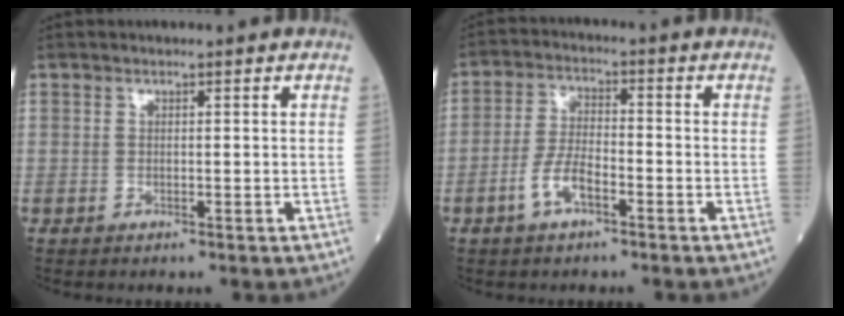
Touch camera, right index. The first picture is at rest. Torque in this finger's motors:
{"motor_torque": [0.01, -0.05, 0.08, 0.06]}